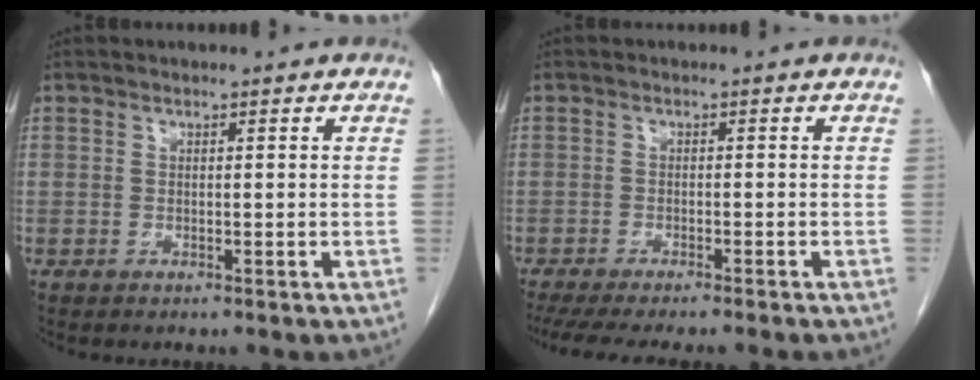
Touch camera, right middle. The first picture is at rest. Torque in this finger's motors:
{"motor_torque": [1.14, -1.00, 0.11, 0.04]}